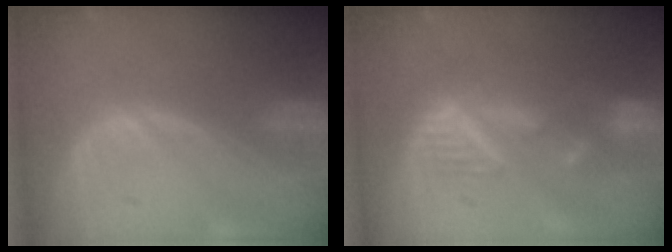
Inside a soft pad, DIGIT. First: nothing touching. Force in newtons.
{"total": 8.9, "press": 7.7, "slide": 4.4}